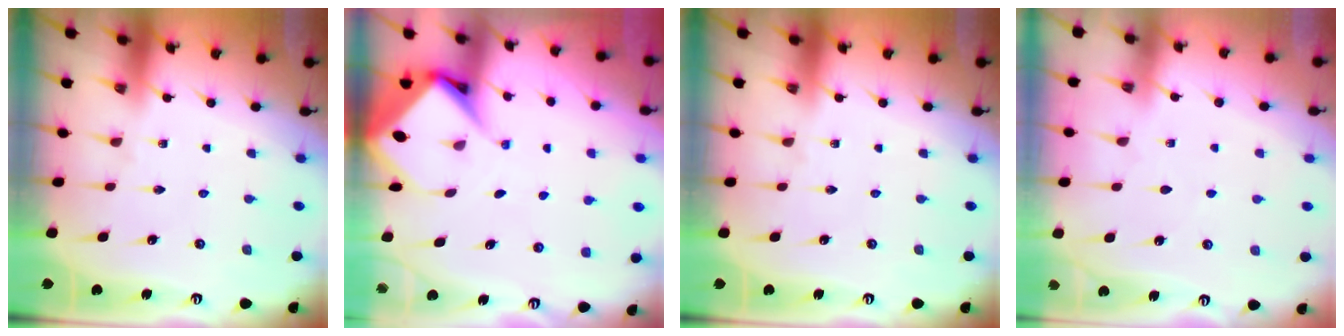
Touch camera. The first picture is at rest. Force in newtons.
{"total": 6.6, "press": 6.6, "slide": 0.5}
{"total": 0.0}
{"total": 2.1, "press": 2.0, "slide": 0.3}